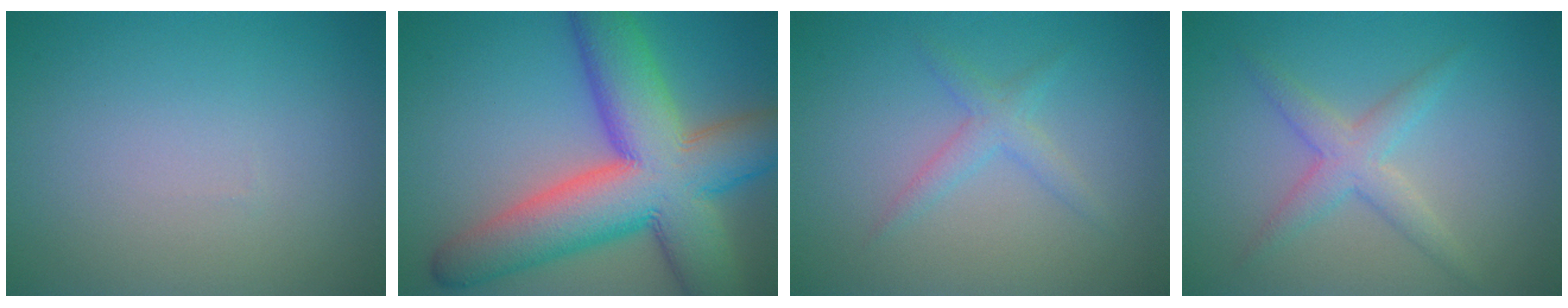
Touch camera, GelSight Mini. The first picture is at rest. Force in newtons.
{"total": 14.0, "press": 14.0, "slide": 0.5}
{"total": 1.8, "press": 1.8, "slide": 0.2}
{"total": 2.9, "press": 2.9, "slide": 0.0}